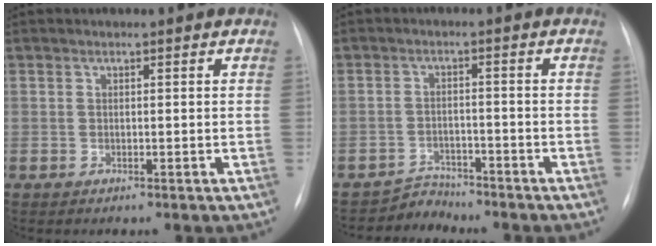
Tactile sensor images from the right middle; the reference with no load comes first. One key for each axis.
{"total": 3.3, "fx": -2.9, "fy": 0.5, "fz": -1.4, "tx": 0.035, "ty": -0.001, "tz": -0.046}